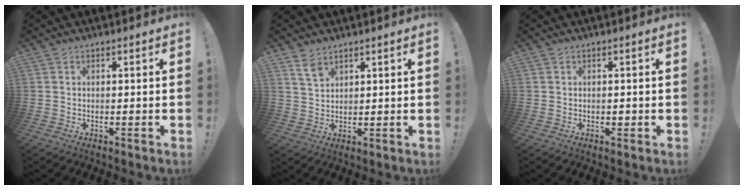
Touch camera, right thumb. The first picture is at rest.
{"total": 5.0, "force": [3.4, 2.5, 2.5], "torque": [-0.042, -0.018, 0.065]}
{"total": 0.8, "force": [-0.4, 0.5, 0.4], "torque": [-0.010, 0.004, -0.006]}